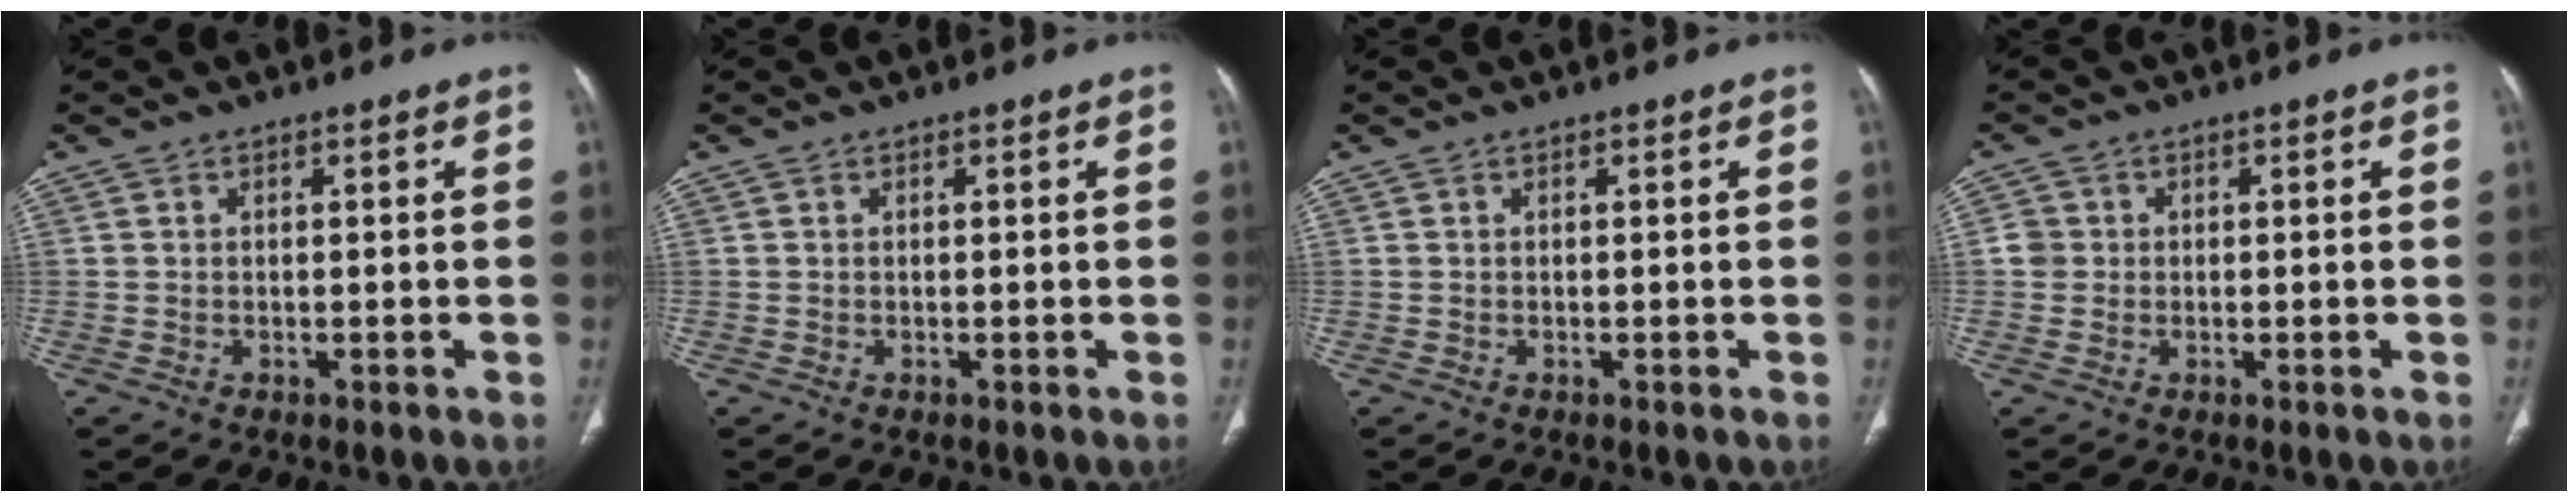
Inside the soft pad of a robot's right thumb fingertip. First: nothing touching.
{"total": 0.0}
{"total": 0.0}
{"total": 2.5, "force": [0.1, 2.4, 0.5], "torque": [0.006, 0.008, 0.001]}